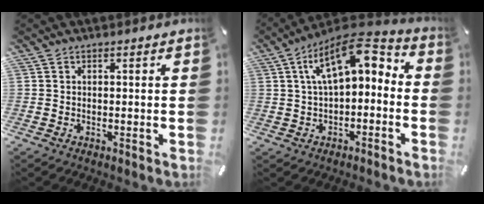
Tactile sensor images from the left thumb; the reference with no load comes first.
{"total": 12.9, "force": [4.2, 6.5, 10.3], "torque": [-0.173, -0.017, 0.073]}